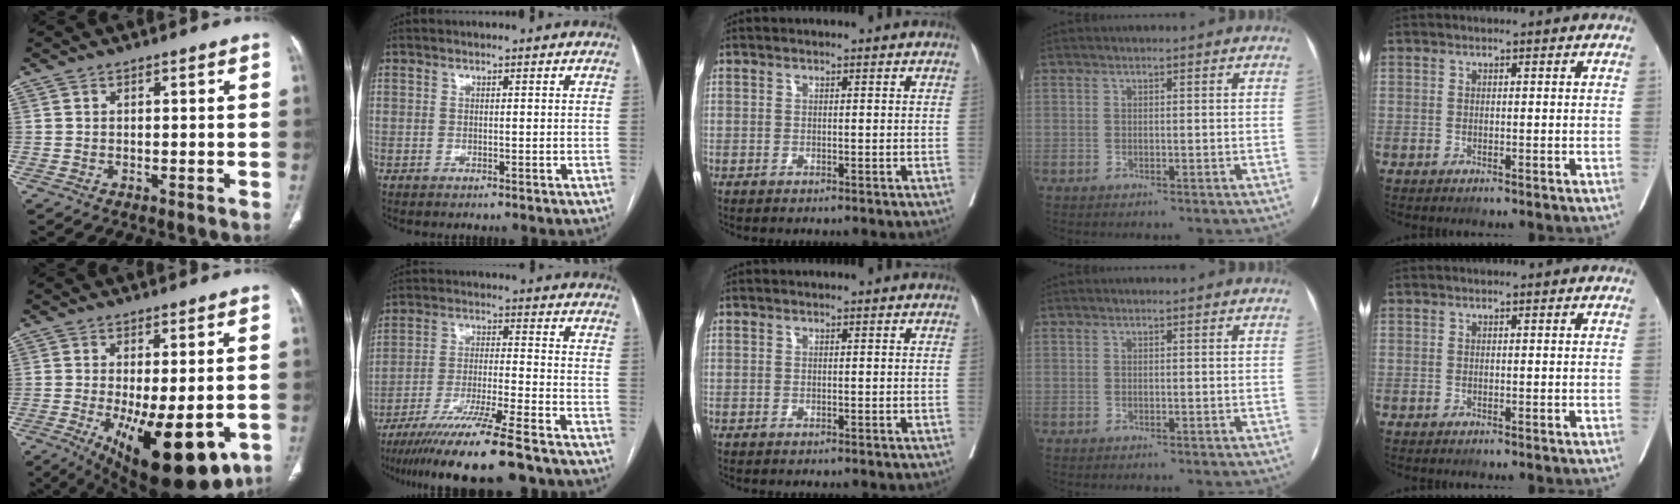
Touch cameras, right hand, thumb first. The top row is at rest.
{"thumb": {"total": 18.3, "force": [-6.5, 7.0, 15.6], "torque": [-0.212, -0.024, -0.080]}, "index": {"total": 15.9, "force": [-12.8, -0.2, 9.4], "torque": [-0.169, -0.045, -0.212]}}